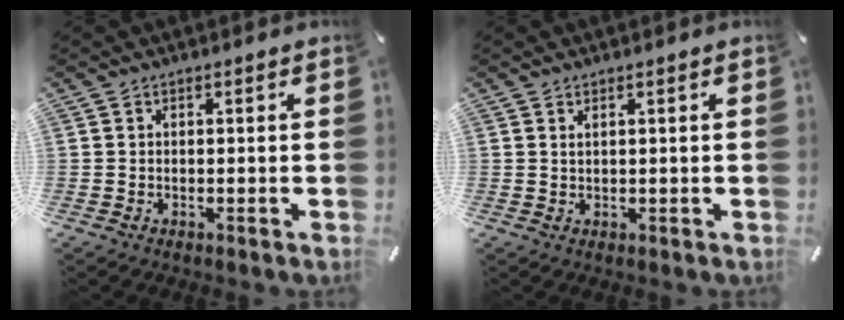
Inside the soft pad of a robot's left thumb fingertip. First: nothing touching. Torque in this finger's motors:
{"motor_torque": [-0.36, -0.24, -0.01, 0.13, 0.02]}